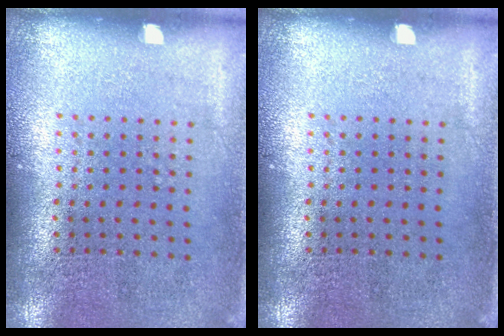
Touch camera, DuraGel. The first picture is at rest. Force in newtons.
{"total": 0.0}